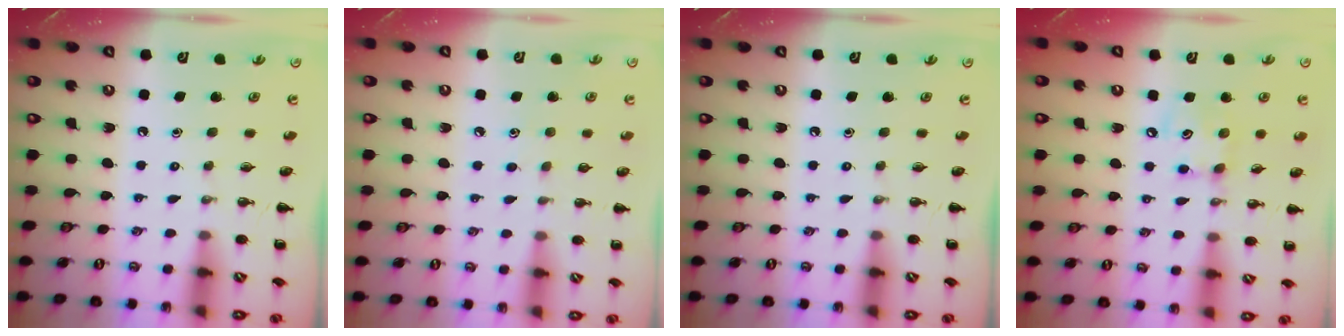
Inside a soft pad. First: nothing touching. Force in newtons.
{"total": 3.6, "press": 3.5, "slide": 0.8}
{"total": 0.0}
{"total": 6.8, "press": 6.8, "slide": 0.6}